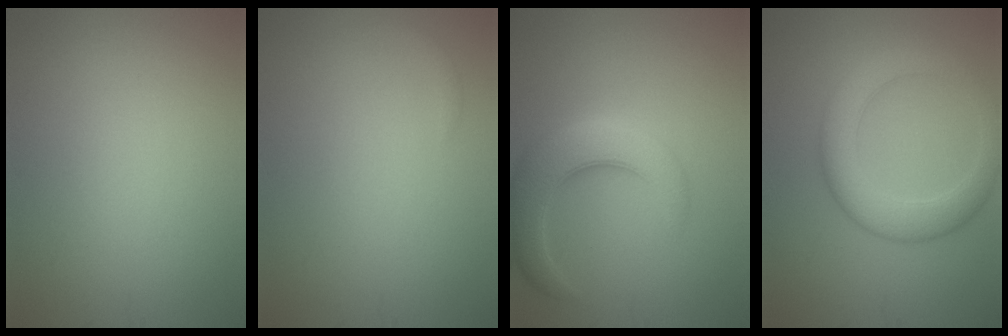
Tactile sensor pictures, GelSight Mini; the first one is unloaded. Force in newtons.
{"total": 0.6, "press": 0.6, "slide": 0.1}
{"total": 5.8, "press": 5.8, "slide": 0.3}
{"total": 4.9, "press": 4.9, "slide": 0.3}